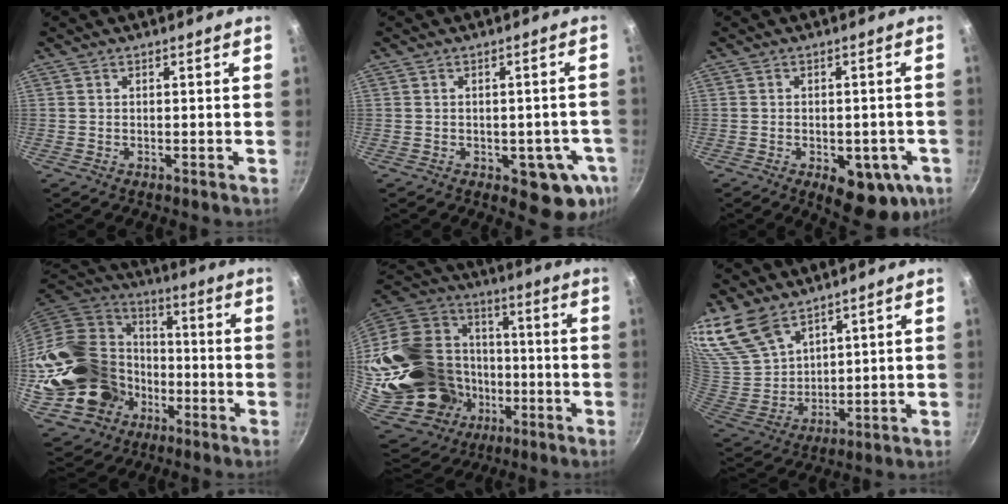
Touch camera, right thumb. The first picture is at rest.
{"total": 8.4, "force": [-2.6, 4.6, 6.5], "torque": [-0.038, 0.005, -0.028]}
{"total": 12.6, "force": [-4.7, 6.4, 9.8], "torque": [-0.078, 0.002, -0.050]}
{"total": 26.0, "force": [-6.8, 21.1, 13.5], "torque": [-0.232, 0.056, -0.097]}
{"total": 33.3, "force": [-6.2, 26.9, 18.7], "torque": [-0.360, 0.061, -0.072]}
{"total": 13.6, "force": [10.0, 7.1, 5.8], "torque": [-0.100, -0.046, 0.219]}